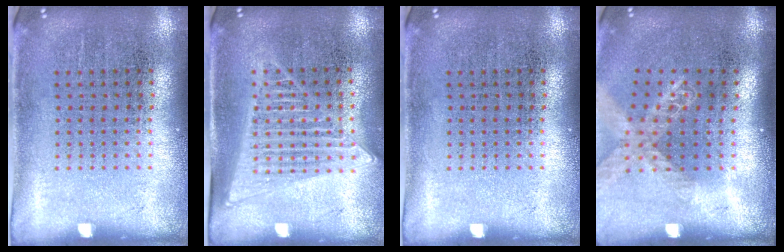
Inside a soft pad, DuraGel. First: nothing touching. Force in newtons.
{"total": 1.5, "press": 1.3, "slide": 0.6}
{"total": 0.0}
{"total": 1.5, "press": 1.3, "slide": 0.8}